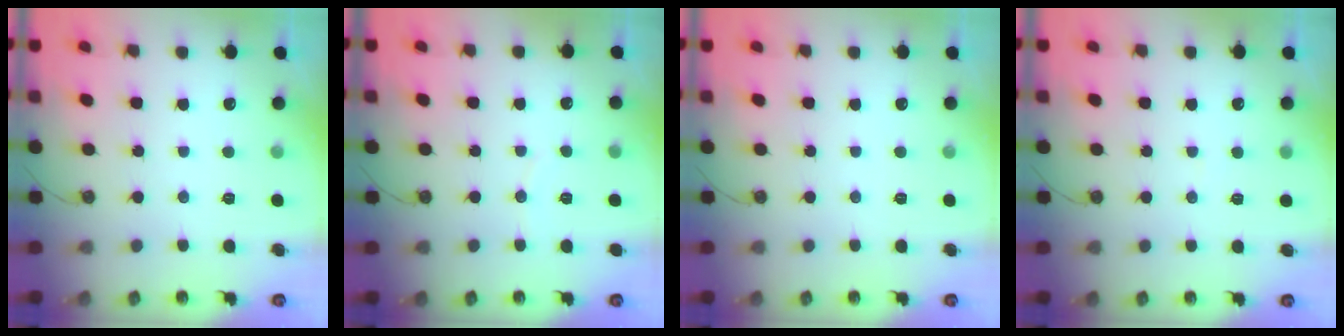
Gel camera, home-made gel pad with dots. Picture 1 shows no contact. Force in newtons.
{"total": 2.3, "press": 2.3, "slide": 0.2}
{"total": 0.0}
{"total": 2.5, "press": 2.5, "slide": 0.2}